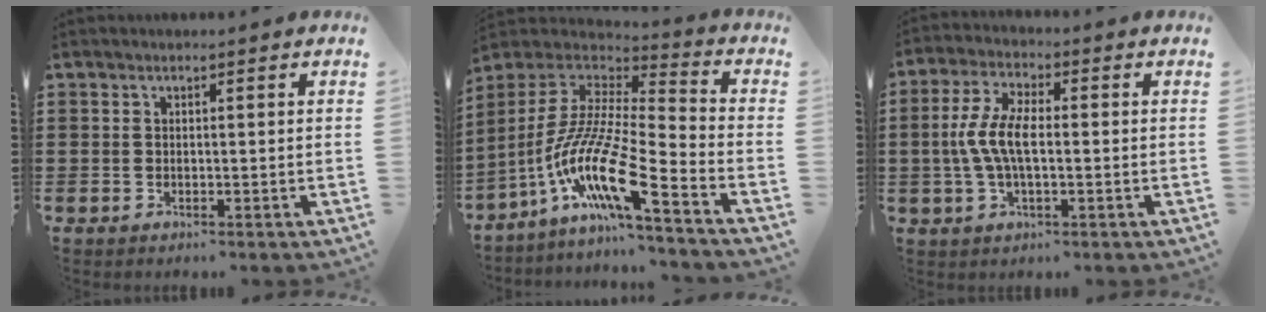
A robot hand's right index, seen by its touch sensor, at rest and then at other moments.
{"total": 13.7, "force": [-8.1, 1.4, 10.9], "torque": [-0.242, -0.022, -0.169]}
{"total": 7.0, "force": [-0.6, 2.8, 6.4], "torque": [-0.148, -0.004, -0.020]}